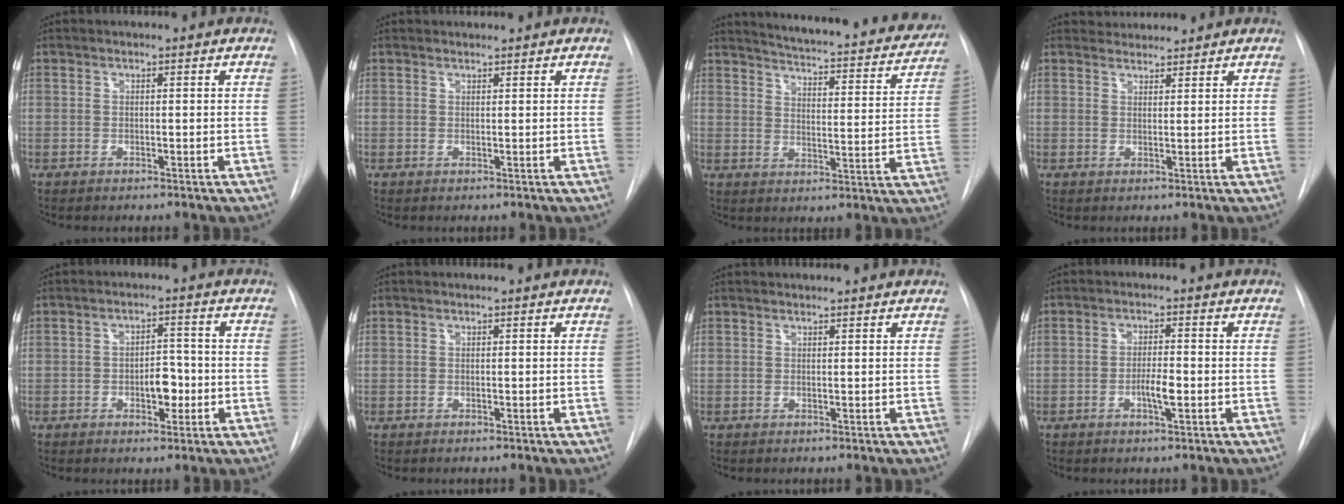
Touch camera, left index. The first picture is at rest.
{"total": 1.0, "force": [1.0, 0.0, 0.0], "torque": [-0.003, 0.009, 0.020]}
{"total": 23.7, "force": [21.8, 3.6, 8.5], "torque": [-0.123, -0.062, 0.261]}
{"total": 2.7, "force": [2.6, 0.4, -0.4], "torque": [0.000, 0.016, 0.047]}
{"total": 4.3, "force": [-1.4, 2.2, 3.3], "torque": [-0.041, 0.004, -0.019]}
{"total": 0.0}
{"total": 1.4, "force": [1.4, 0.0, 0.2], "torque": [-0.004, 0.013, 0.022]}
{"total": 3.0, "force": [-1.2, 0.5, 2.8], "torque": [-0.049, -0.002, -0.021]}